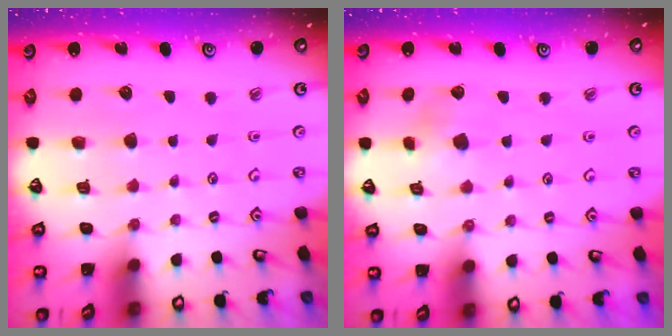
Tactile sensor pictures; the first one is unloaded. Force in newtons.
{"total": 4.0, "press": 4.0, "slide": 0.5}